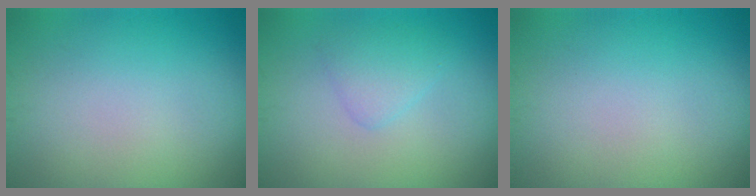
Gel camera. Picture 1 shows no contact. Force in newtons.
{"total": 1.8, "press": 1.8, "slide": 0.1}
{"total": 0.0}